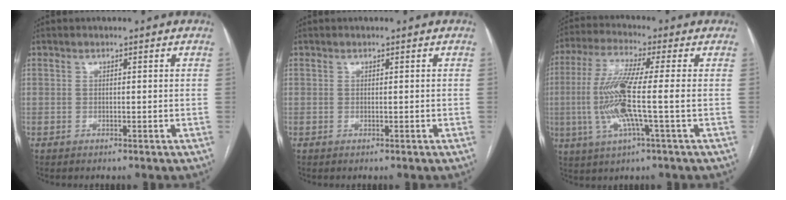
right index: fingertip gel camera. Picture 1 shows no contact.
{"total": 0.0}
{"total": 11.7, "force": [-1.1, 0.3, 11.7], "torque": [-0.249, 0.002, -0.029]}